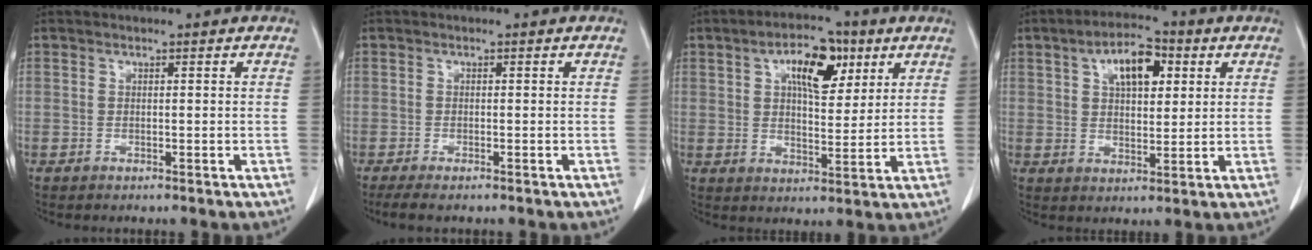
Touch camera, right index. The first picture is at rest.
{"total": 3.0, "force": [-2.4, 0.6, 1.8], "torque": [-0.028, -0.009, -0.034]}
{"total": 9.5, "force": [4.2, 4.1, 7.4], "torque": [-0.119, 0.017, 0.070]}
{"total": 8.4, "force": [3.3, 3.9, 6.8], "torque": [-0.115, 0.016, 0.055]}